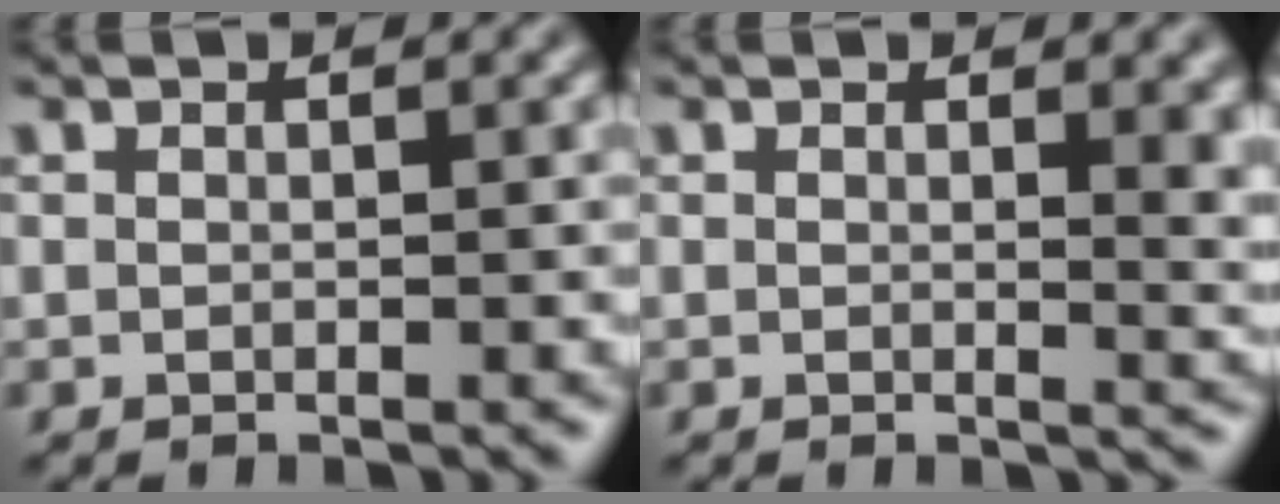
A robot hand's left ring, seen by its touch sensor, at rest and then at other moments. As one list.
[{"total": 3.2, "force": [0.9, 1.2, 2.8], "torque": [-0.026, -0.003, 0.014]}]